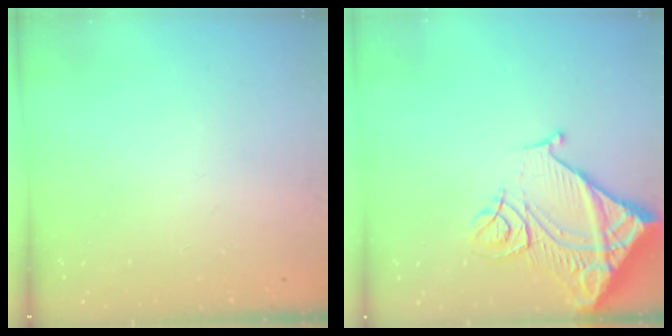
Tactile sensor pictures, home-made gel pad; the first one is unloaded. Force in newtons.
{"total": 15.3, "press": 15.2, "slide": 1.9}